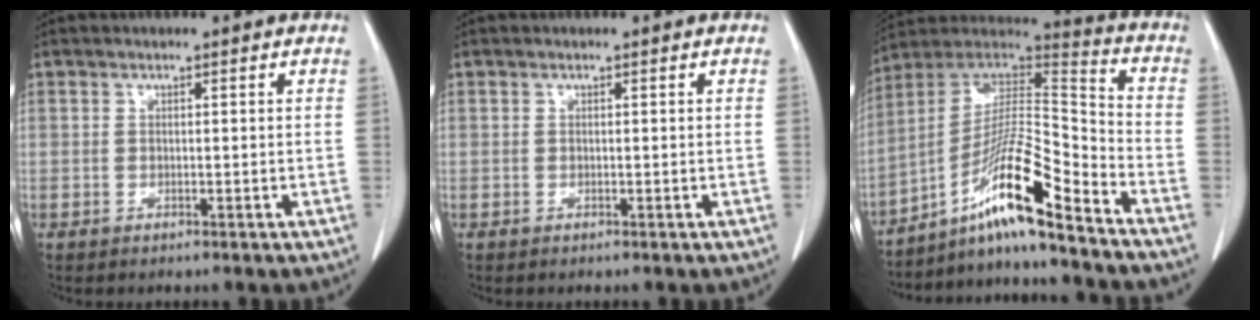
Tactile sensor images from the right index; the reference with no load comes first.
{"total": 0.0}
{"total": 15.1, "force": [-10.2, 0.2, 11.2], "torque": [-0.205, 0.016, -0.179]}